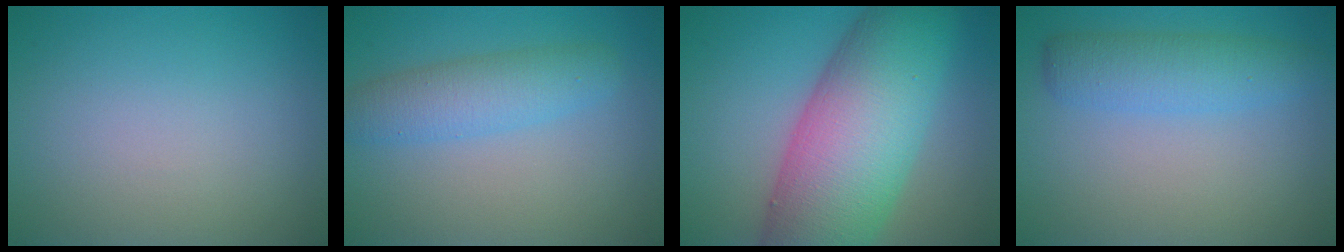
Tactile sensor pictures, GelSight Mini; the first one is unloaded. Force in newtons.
{"total": 3.7, "press": 3.7, "slide": 0.2}
{"total": 13.7, "press": 13.7, "slide": 0.3}
{"total": 3.7, "press": 3.7, "slide": 0.1}